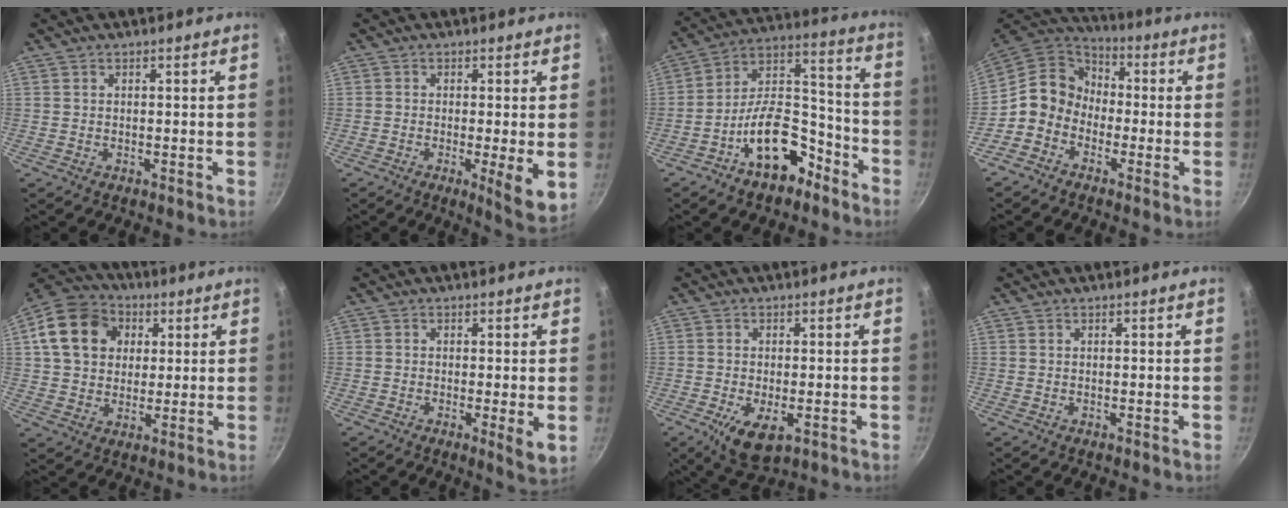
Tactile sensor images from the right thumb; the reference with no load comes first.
{"total": 6.7, "force": [-1.0, 1.1, 6.5], "torque": [-0.097, -0.015, -0.013]}
{"total": 16.3, "force": [-8.8, 8.7, 10.6], "torque": [-0.133, 0.099, -0.143]}
{"total": 10.2, "force": [-2.6, 8.7, 4.5], "torque": [-0.041, 0.045, -0.075]}
{"total": 15.4, "force": [3.9, 12.4, 8.2], "torque": [-0.127, 0.017, 0.056]}
{"total": 3.8, "force": [-0.4, 0.6, 3.8], "torque": [-0.060, -0.015, -0.007]}
{"total": 7.2, "force": [-2.5, 3.4, 5.8], "torque": [-0.098, -0.010, -0.034]}
{"total": 0.0}